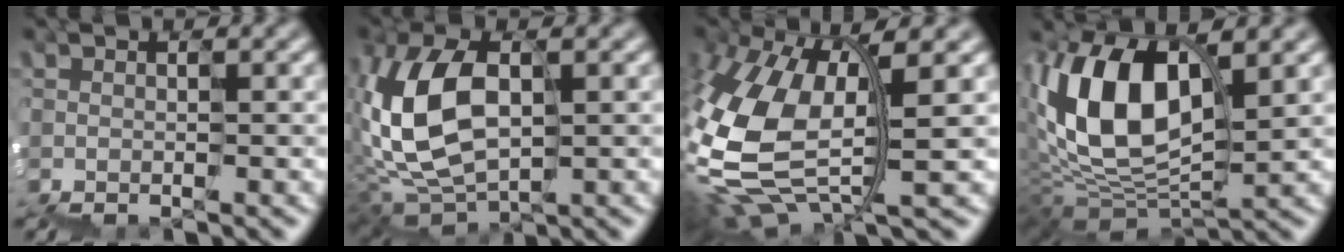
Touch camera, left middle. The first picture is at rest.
{"total": 7.7, "force": [1.1, 4.8, 5.9], "torque": [-0.163, 0.015, 0.020]}
{"total": 9.1, "force": [0.1, 4.6, 7.9], "torque": [-0.217, -0.014, 0.009]}
{"total": 9.6, "force": [2.4, 5.6, 7.5], "torque": [-0.163, 0.020, 0.037]}